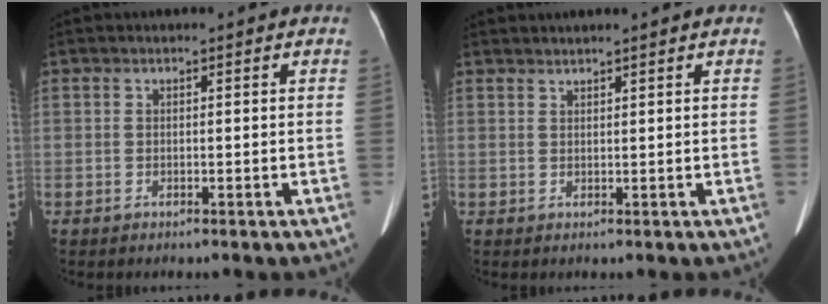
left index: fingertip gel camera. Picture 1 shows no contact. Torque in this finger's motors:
{"motor_torque": [-0.67, 0.12, -0.19, -0.01]}